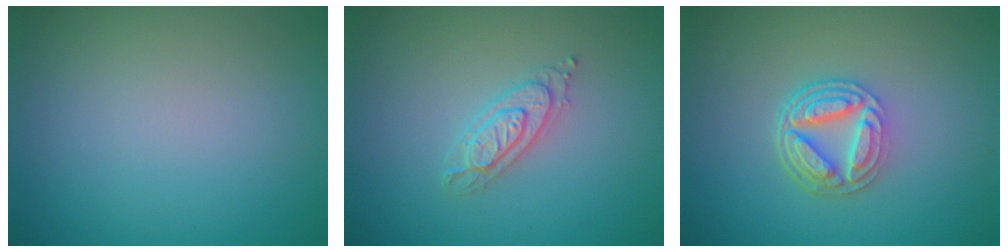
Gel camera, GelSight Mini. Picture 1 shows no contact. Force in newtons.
{"total": 2.3, "press": 2.3, "slide": 0.4}
{"total": 5.0, "press": 3.7, "slide": 3.4}